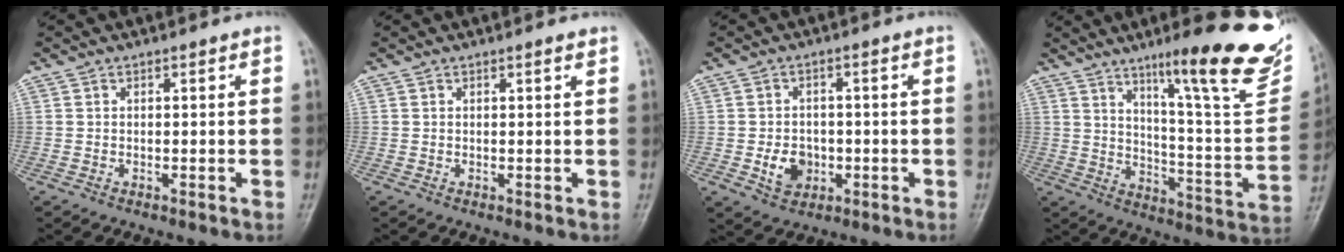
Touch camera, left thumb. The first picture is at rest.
{"total": 0.9, "force": [0.6, -0.1, 0.6], "torque": [-0.009, -0.002, 0.010]}
{"total": 5.6, "force": [-1.3, 4.4, 3.1], "torque": [-0.031, 0.007, -0.016]}
{"total": 23.8, "force": [15.2, 3.7, 17.9], "torque": [-0.218, -0.073, 0.227]}